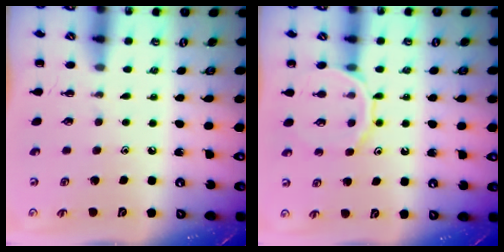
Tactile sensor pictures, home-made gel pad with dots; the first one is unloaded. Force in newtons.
{"total": 10.1, "press": 10.1, "slide": 1.2}